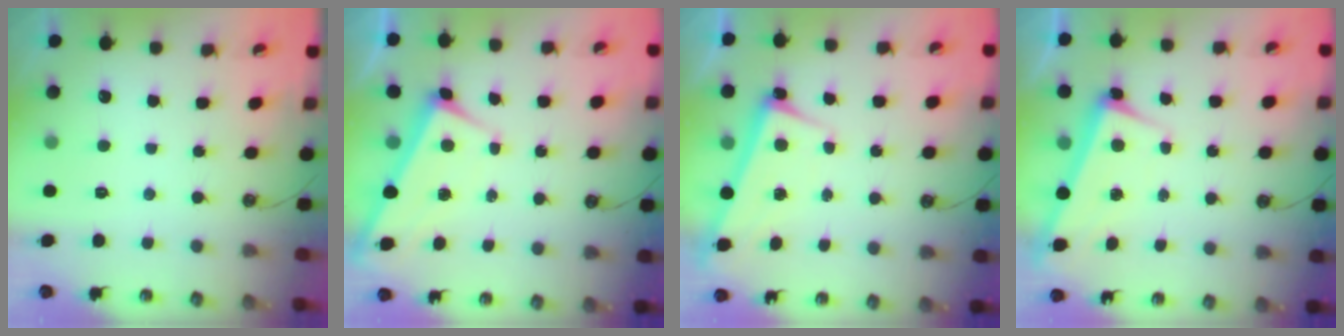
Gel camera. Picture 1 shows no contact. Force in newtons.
{"total": 2.9, "press": 2.9, "slide": 0.0}
{"total": 2.6, "press": 2.5, "slide": 0.7}
{"total": 2.6, "press": 2.5, "slide": 0.7}